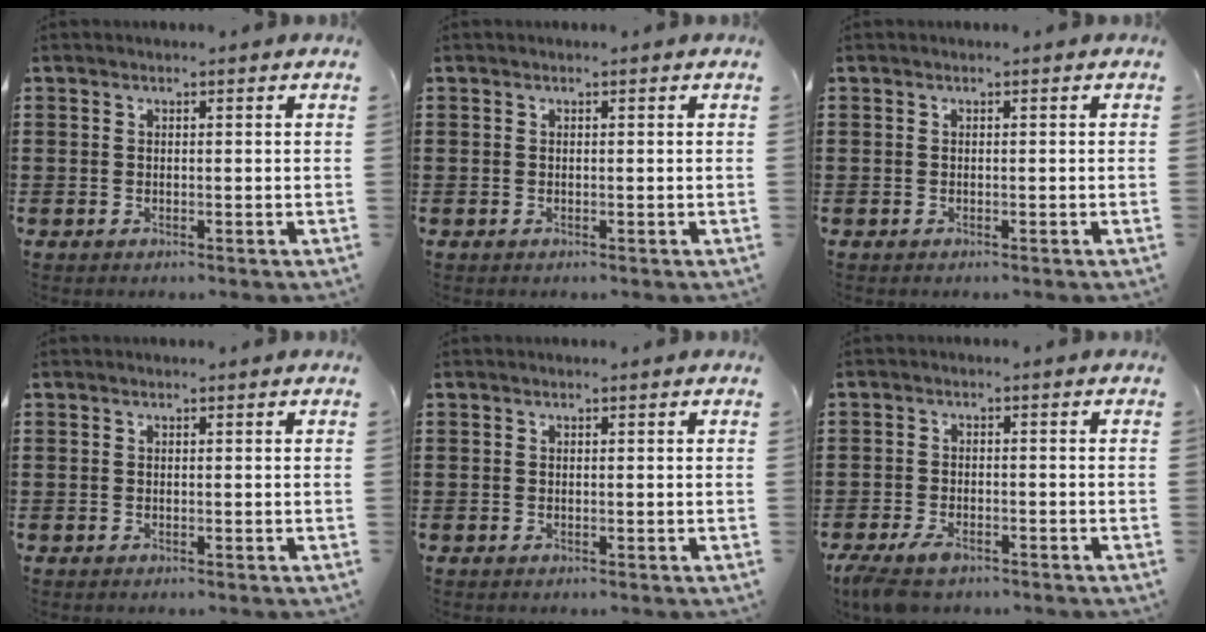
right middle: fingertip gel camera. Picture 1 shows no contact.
{"total": 0.0}
{"total": 0.0}
{"total": 0.0}
{"total": 0.0}
{"total": 3.5, "force": [-2.7, 1.0, 1.9], "torque": [-0.055, -0.007, -0.059]}